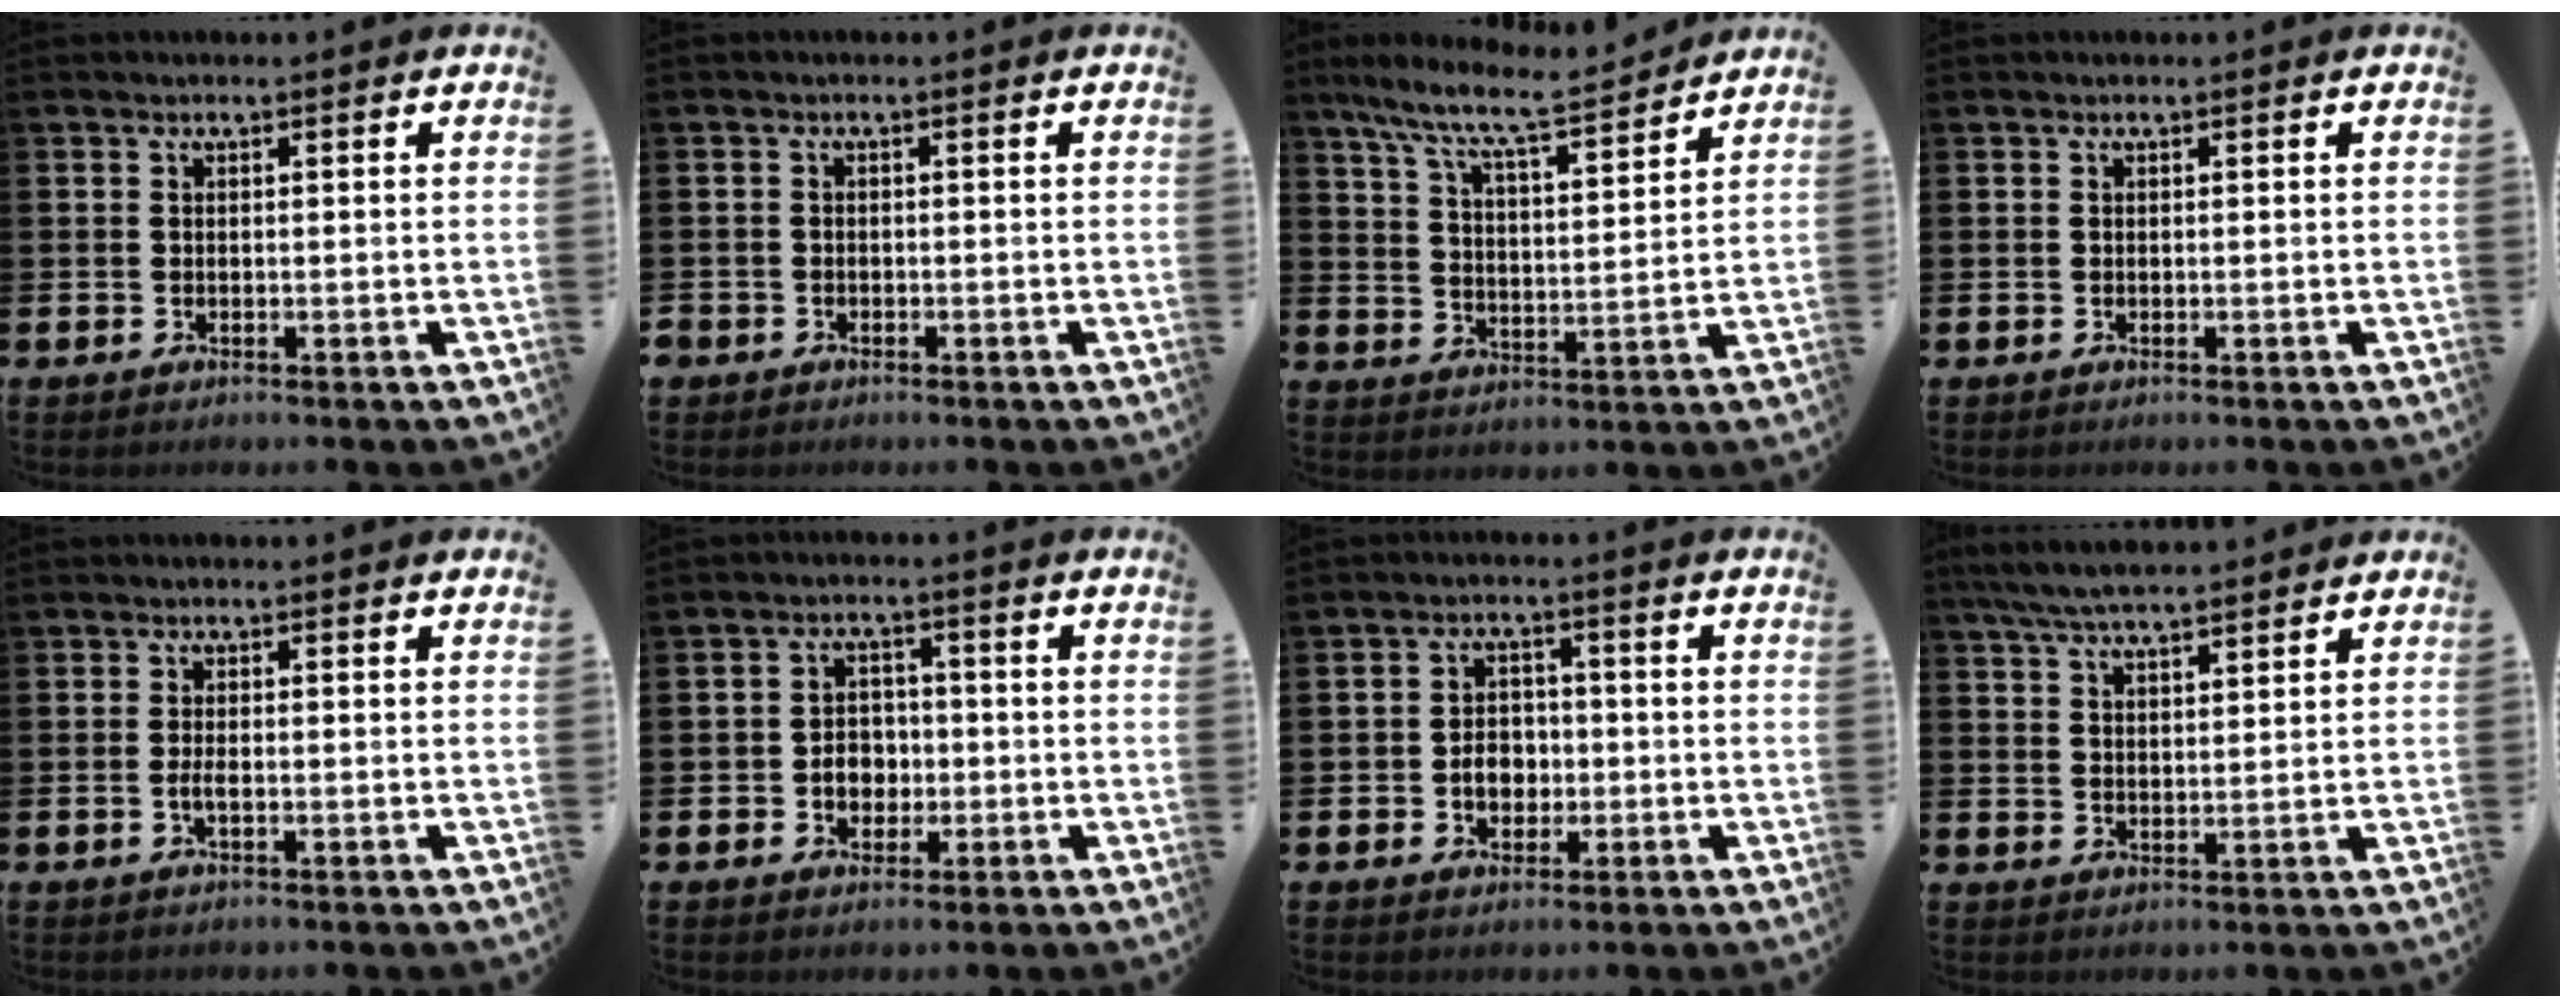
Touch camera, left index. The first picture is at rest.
{"total": 1.1, "force": [-0.9, 0.7, -0.1], "torque": [-0.001, 0.001, -0.021]}
{"total": 9.0, "force": [8.2, 0.9, 3.7], "torque": [-0.094, -0.052, 0.141]}
{"total": 0.0}
{"total": 1.5, "force": [-0.4, 0.5, 1.4], "torque": [-0.022, -0.001, -0.008]}
{"total": 3.6, "force": [-0.7, 3.0, 1.9], "torque": [-0.022, 0.000, -0.021]}
{"total": 3.9, "force": [-0.8, 3.1, 2.3], "torque": [-0.028, 0.000, -0.023]}
{"total": 6.0, "force": [5.6, 0.8, 1.9], "torque": [-0.053, -0.018, 0.104]}